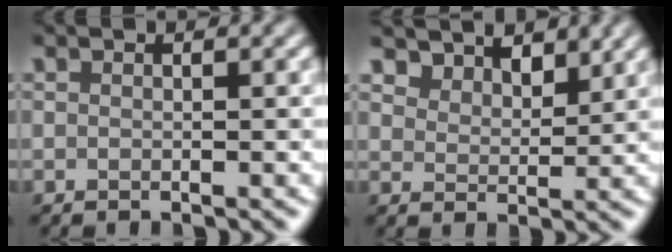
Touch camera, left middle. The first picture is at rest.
{"total": 4.1, "force": [3.6, 1.7, 0.9], "torque": [-0.035, -0.026, 0.076]}